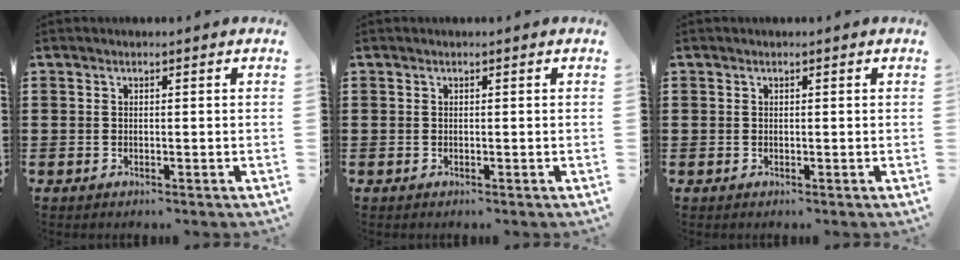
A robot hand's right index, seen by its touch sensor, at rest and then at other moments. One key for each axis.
{"total": 0.0}
{"total": 0.5, "fx": 0.1, "fy": 0.5, "fz": 0.0, "tx": -0.001, "ty": 0.005, "tz": 0.001}